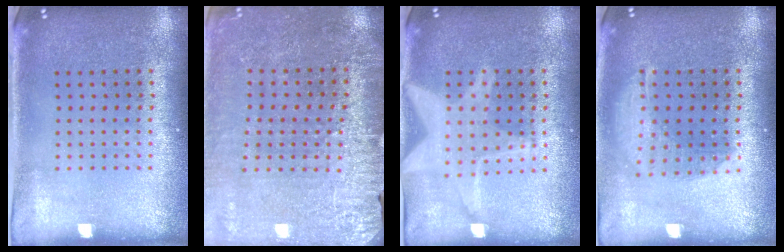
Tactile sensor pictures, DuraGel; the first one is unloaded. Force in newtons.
{"total": 2.9, "press": 2.9, "slide": 0.3}
{"total": 2.3, "press": 2.3, "slide": 0.3}
{"total": 1.5, "press": 1.3, "slide": 0.7}